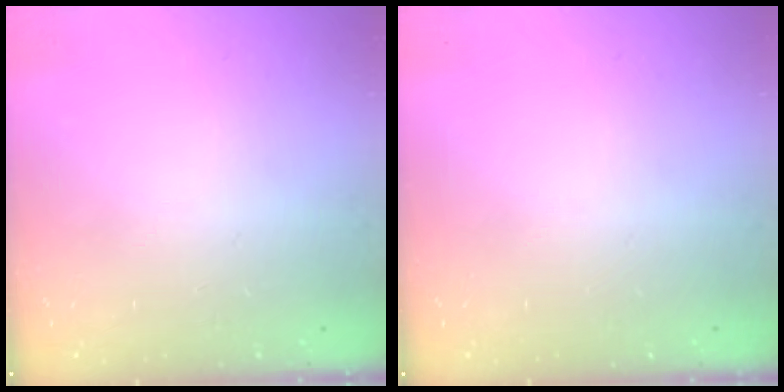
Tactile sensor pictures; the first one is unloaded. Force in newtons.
{"total": 0.0}